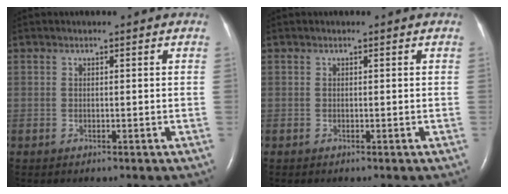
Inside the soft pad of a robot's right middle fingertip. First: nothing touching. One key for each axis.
{"total": 0.0}